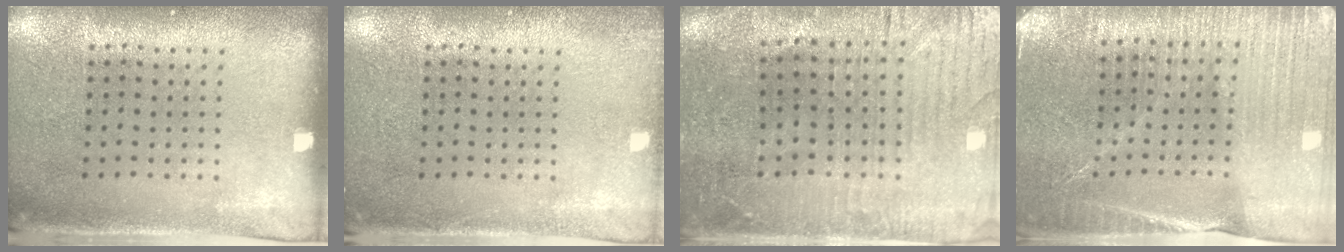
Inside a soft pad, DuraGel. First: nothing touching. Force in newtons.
{"total": 1.1, "press": 1.1, "slide": 0.3}
{"total": 1.6, "press": 1.5, "slide": 0.5}
{"total": 4.3, "press": 4.0, "slide": 1.5}